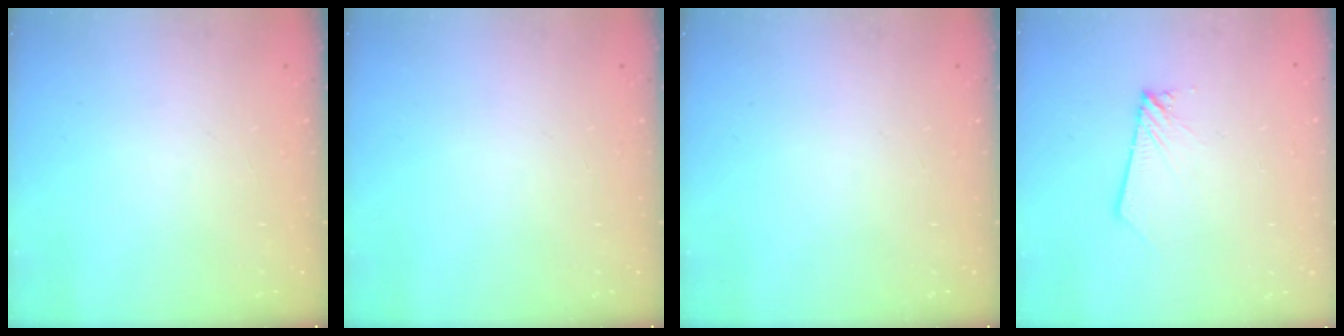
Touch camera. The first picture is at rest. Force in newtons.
{"total": 0.0}
{"total": 0.0}
{"total": 1.9, "press": 1.9, "slide": 0.1}